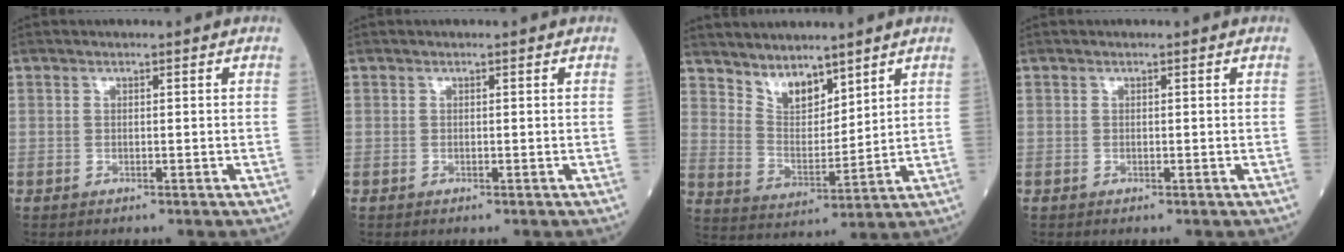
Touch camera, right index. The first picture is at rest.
{"total": 0.0}
{"total": 6.9, "force": [5.7, 2.5, 3.0], "torque": [-0.061, 0.004, 0.123]}
{"total": 0.0}